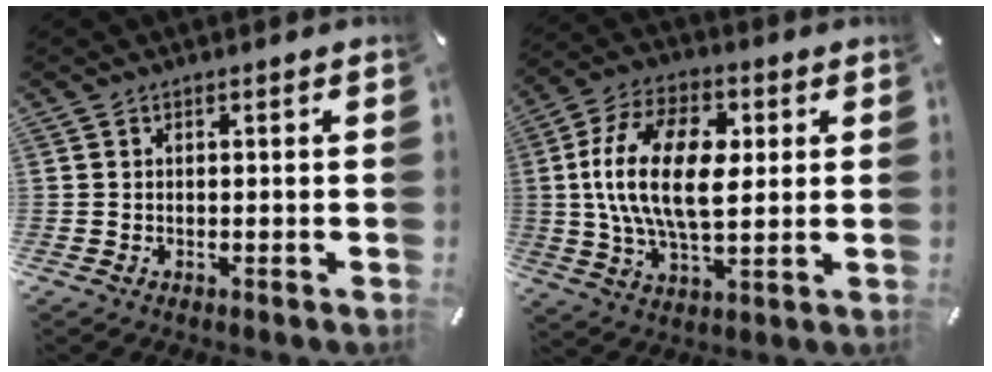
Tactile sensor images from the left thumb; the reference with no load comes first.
{"total": 18.0, "force": [2.3, 10.0, 14.8], "torque": [-0.305, 0.009, 0.040]}